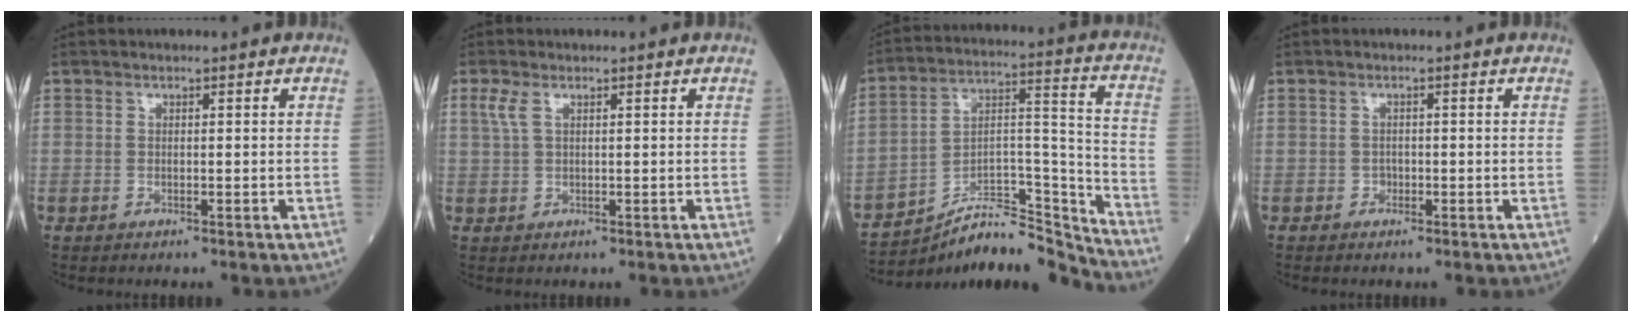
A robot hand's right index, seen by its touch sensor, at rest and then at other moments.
{"total": 2.1, "force": [1.0, 0.8, 1.7], "torque": [-0.051, 0.012, 0.028]}
{"total": 14.9, "force": [-14.2, 1.4, 4.2], "torque": [-0.054, 0.061, -0.241]}
{"total": 0.8, "force": [-0.4, 0.7, 0.2], "torque": [-0.003, 0.004, -0.007]}